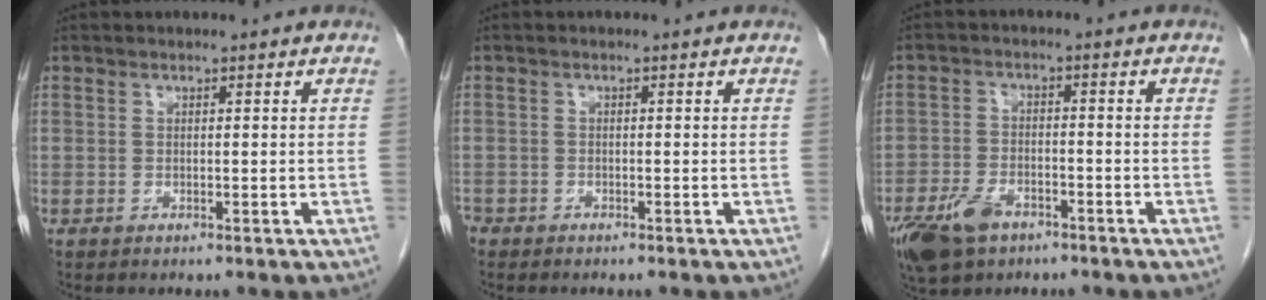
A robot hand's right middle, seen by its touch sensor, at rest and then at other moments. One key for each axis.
{"total": 1.9, "fx": -1.6, "fy": 1.0, "fz": 0.5, "tx": -0.011, "ty": -0.002, "tz": -0.026}
{"total": 8.5, "fx": -5.5, "fy": 4.3, "fz": 4.8, "tx": -0.099, "ty": -0.006, "tz": -0.094}